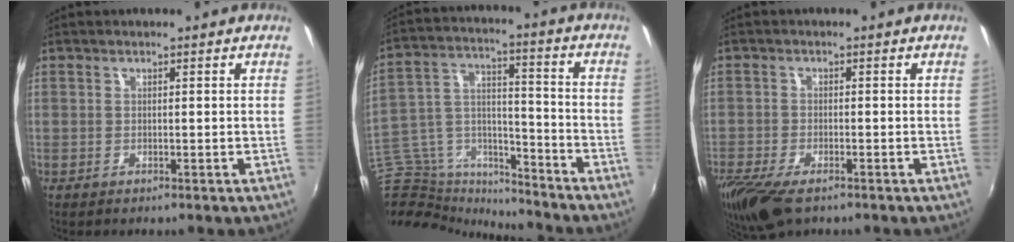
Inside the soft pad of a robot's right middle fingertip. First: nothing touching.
{"total": 23.1, "force": [-18.5, 8.0, 11.2], "torque": [-0.242, -0.011, -0.310]}
{"total": 9.9, "force": [-7.0, 3.4, 6.1], "torque": [-0.147, -0.041, -0.129]}